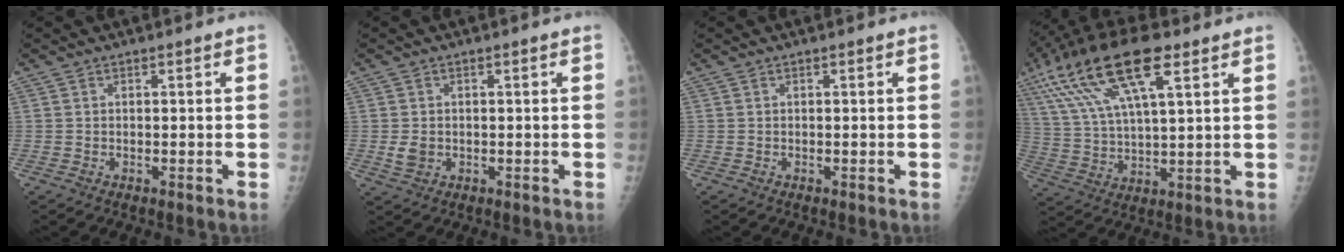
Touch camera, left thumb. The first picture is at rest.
{"total": 2.7, "force": [-0.3, 2.2, 1.5], "torque": [-0.023, -0.002, 0.000]}
{"total": 0.0}
{"total": 19.1, "force": [9.5, 6.1, 15.3], "torque": [-0.305, 0.004, 0.175]}